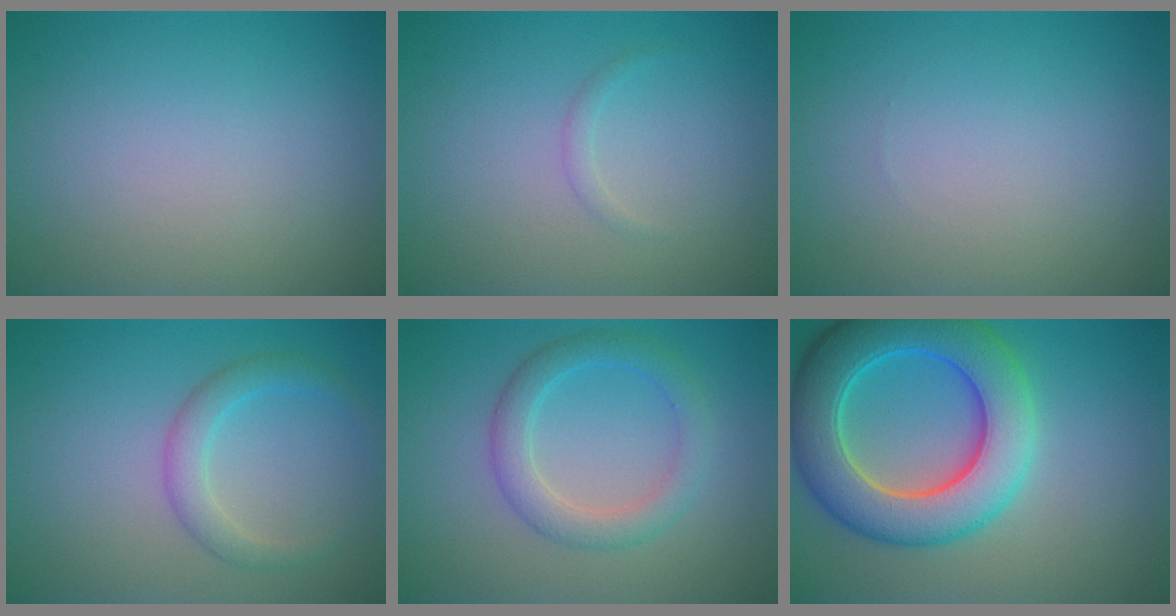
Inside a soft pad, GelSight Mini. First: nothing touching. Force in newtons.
{"total": 0.7, "press": 0.7, "slide": 0.0}
{"total": 0.0}
{"total": 2.4, "press": 2.4, "slide": 0.1}
{"total": 3.2, "press": 3.2, "slide": 0.2}
{"total": 9.5, "press": 9.5, "slide": 0.2}